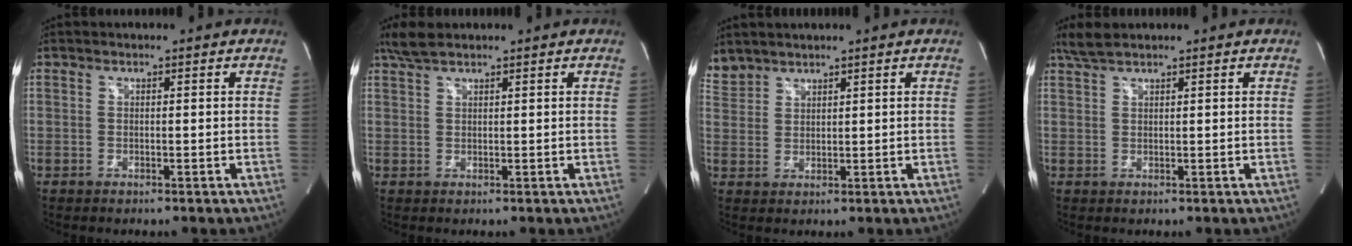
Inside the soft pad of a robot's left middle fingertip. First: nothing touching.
{"total": 3.2, "force": [2.7, 0.5, 1.6], "torque": [-0.044, 0.014, 0.058]}
{"total": 4.0, "force": [3.8, 1.2, 0.1], "torque": [-0.016, 0.017, 0.089]}
{"total": 2.7, "force": [2.4, 0.1, 1.2], "torque": [-0.034, 0.013, 0.052]}